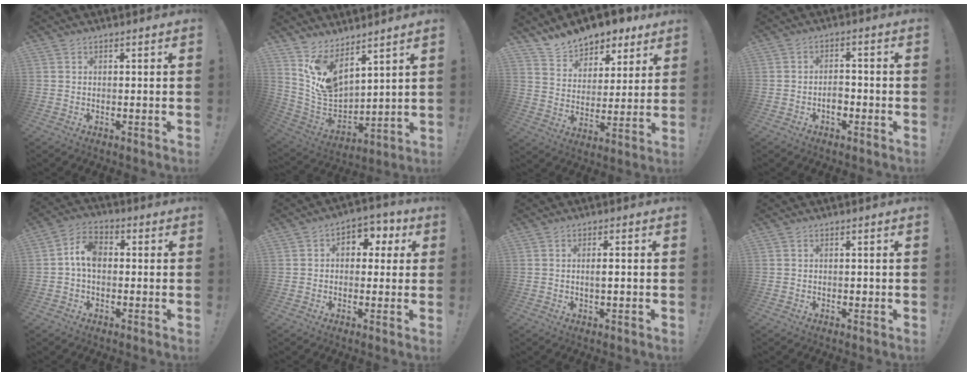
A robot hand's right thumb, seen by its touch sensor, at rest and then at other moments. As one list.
[{"total": 11.8, "force": [8.7, 5.7, 5.8], "torque": [-0.116, -0.070, 0.170]}, {"total": 11.1, "force": [9.6, 5.1, 1.9], "torque": [-0.047, -0.076, 0.179]}, {"total": 4.2, "force": [-1.6, 2.7, 2.7], "torque": [-0.038, 0.008, -0.030]}, {"total": 7.6, "force": [-0.1, 4.9, 5.7], "torque": [-0.108, 0.014, 0.003]}, {"total": 6.3, "force": [0.6, 5.3, 3.4], "torque": [-0.026, 0.002, 0.010]}, {"total": 2.3, "force": [-0.3, 0.4, 2.3], "torque": [-0.038, 0.000, -0.007]}, {"total": 0.8, "force": [-0.2, 0.6, 0.3], "torque": [-0.010, 0.006, -0.004]}]